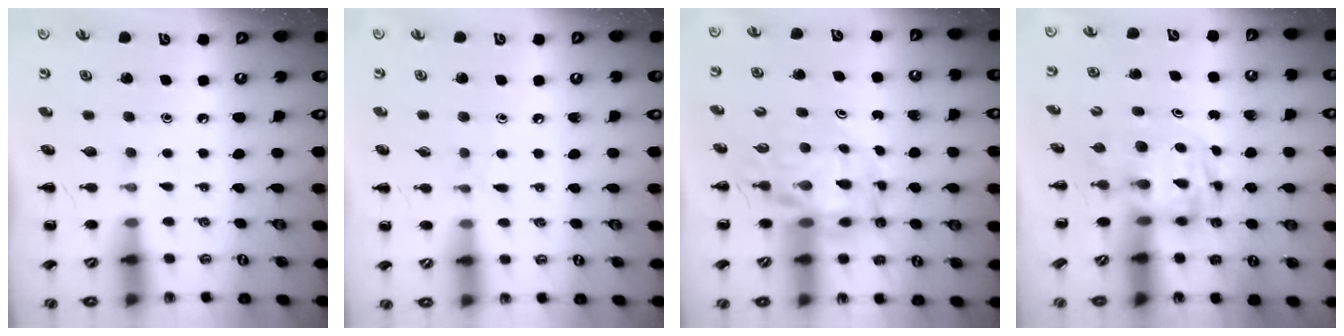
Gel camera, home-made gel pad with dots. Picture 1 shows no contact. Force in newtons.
{"total": 3.9, "press": 3.4, "slide": 1.9}
{"total": 10.7, "press": 10.1, "slide": 3.6}
{"total": 2.9, "press": 2.8, "slide": 0.5}